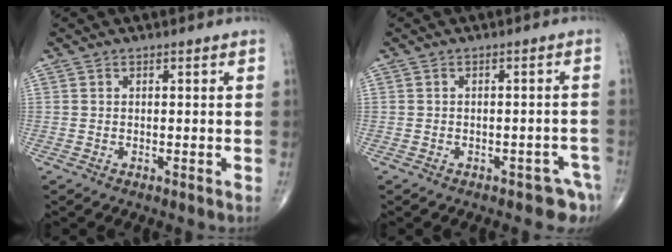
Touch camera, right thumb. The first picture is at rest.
{"total": 4.2, "force": [-3.0, 2.3, 1.7], "torque": [-0.007, 0.025, -0.036]}